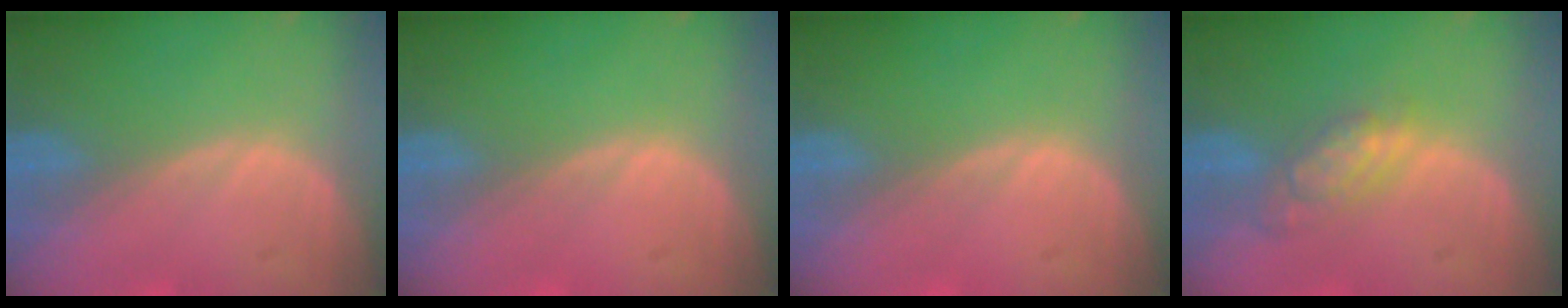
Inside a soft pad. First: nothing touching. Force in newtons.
{"total": 0.0}
{"total": 0.0}
{"total": 5.5, "press": 4.7, "slide": 2.7}